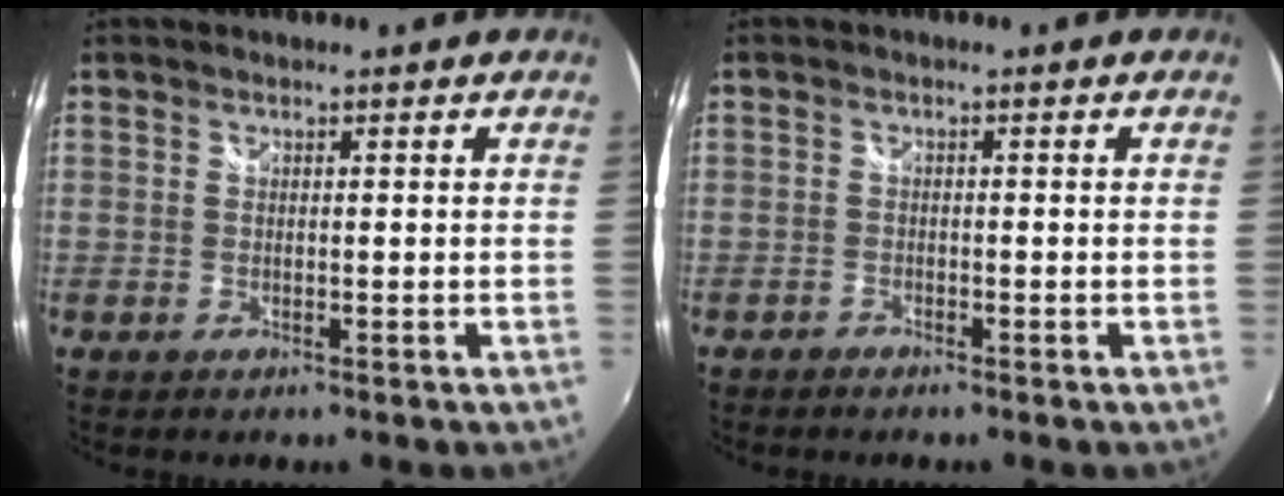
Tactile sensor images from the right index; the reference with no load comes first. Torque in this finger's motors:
{"motor_torque": [0.18, -0.14, -0.01, 0.00]}